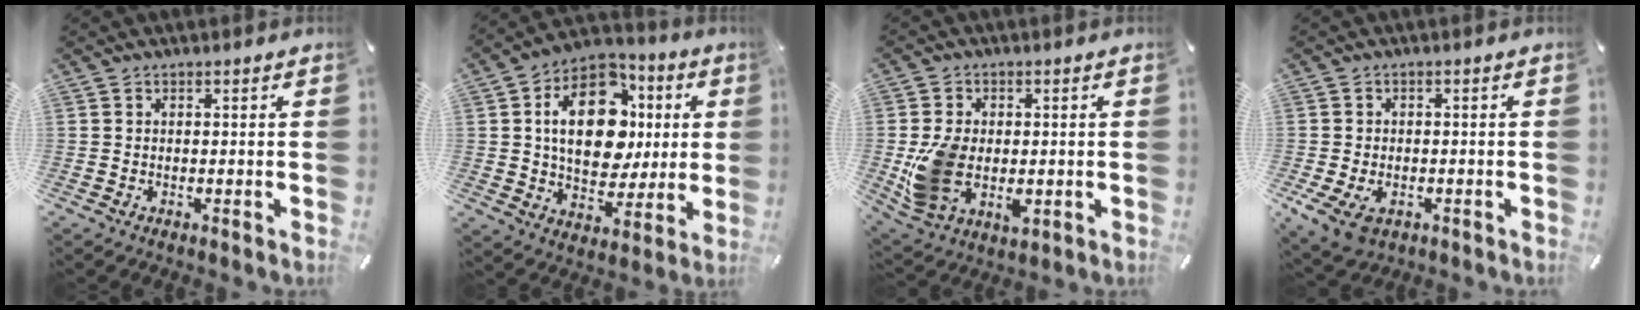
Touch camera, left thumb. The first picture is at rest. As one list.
[{"total": 19.4, "force": [3.4, 13.5, 13.5], "torque": [-0.221, 0.000, 0.061]}, {"total": 9.7, "force": [-0.9, 7.2, 6.4], "torque": [-0.144, 0.004, -0.010]}, {"total": 6.0, "force": [-2.3, 4.3, 3.5], "torque": [-0.082, 0.006, -0.041]}]